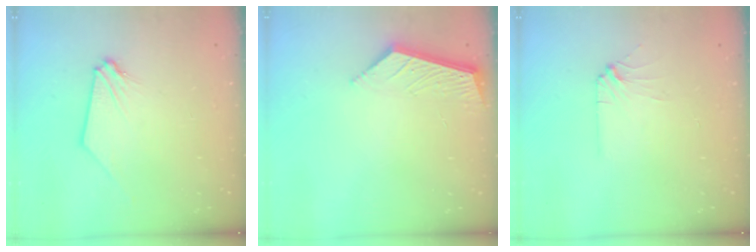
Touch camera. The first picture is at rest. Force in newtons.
{"total": 6.3, "press": 6.3, "slide": 0.5}
{"total": 2.9, "press": 2.8, "slide": 0.5}